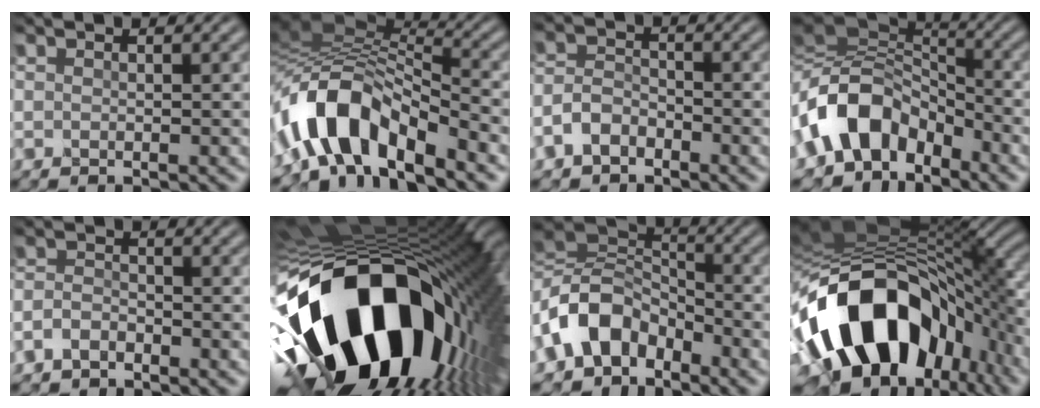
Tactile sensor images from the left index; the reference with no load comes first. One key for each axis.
{"total": 9.2, "fx": -4.6, "fy": 4.2, "fz": 6.7, "tx": -0.118, "ty": 0.018, "tz": -0.091}
{"total": 3.0, "fx": -2.2, "fy": 1.7, "fz": 1.2, "tx": -0.033, "ty": 0.009, "tz": -0.048}
{"total": 9.8, "fx": -3.6, "fy": 6.6, "fz": 6.3, "tx": -0.113, "ty": 0.023, "tz": -0.080}
{"total": 2.0, "fx": -1.6, "fy": 1.0, "fz": 0.8, "tx": -0.020, "ty": 0.009, "tz": -0.037}
{"total": 20.7, "fx": -5.7, "fy": 11.6, "fz": 16.1, "tx": -0.297, "ty": -0.042, "tz": -0.094}
{"total": 9.2, "fx": -3.9, "fy": 6.5, "fz": 5.2, "tx": -0.105, "ty": 0.012, "tz": -0.090}
{"total": 16.3, "fx": -5.6, "fy": 10.0, "fz": 11.5, "tx": -0.202, "ty": -0.001, "tz": -0.089}